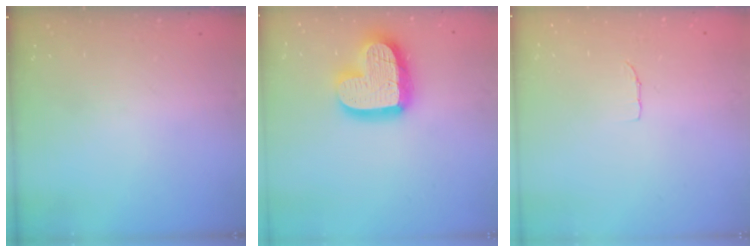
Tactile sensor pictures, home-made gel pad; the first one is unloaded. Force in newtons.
{"total": 17.7, "press": 17.7, "slide": 1.5}
{"total": 3.4, "press": 3.4, "slide": 0.2}